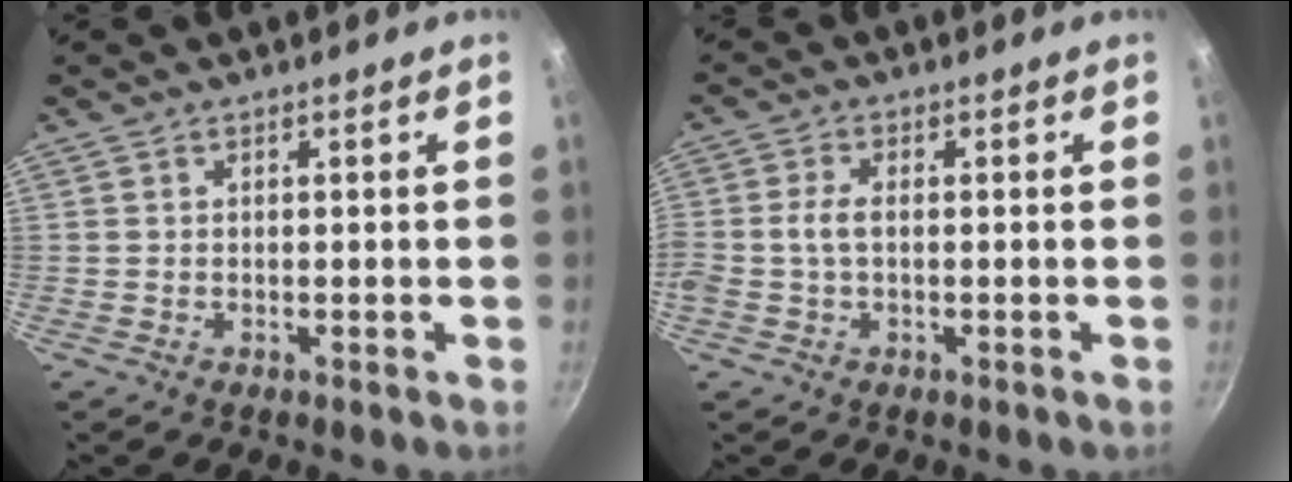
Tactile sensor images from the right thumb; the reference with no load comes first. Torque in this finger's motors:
{"motor_torque": [-0.08, -0.08, -0.10, 0.24, 0.13]}